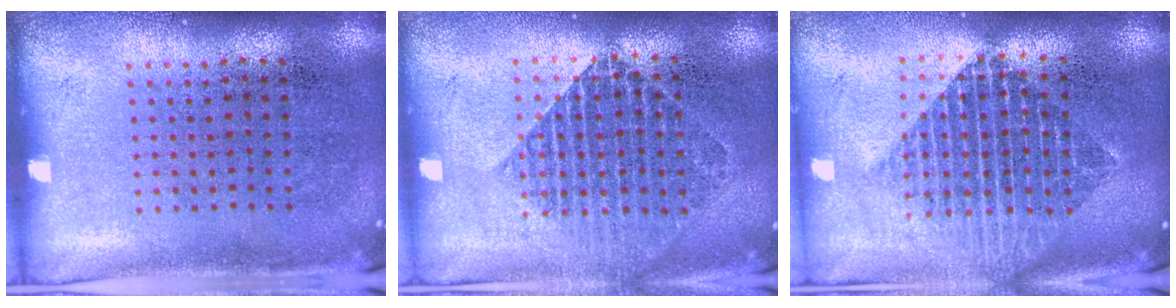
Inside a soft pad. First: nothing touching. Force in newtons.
{"total": 1.6, "press": 1.4, "slide": 0.7}
{"total": 2.2, "press": 1.8, "slide": 1.3}